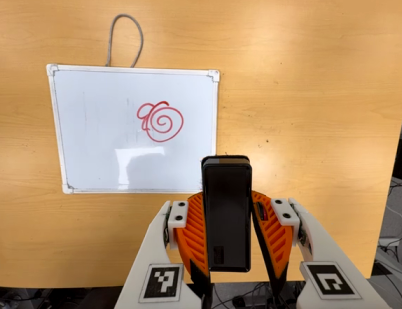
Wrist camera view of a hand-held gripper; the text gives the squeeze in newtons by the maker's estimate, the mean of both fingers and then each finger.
{"total": 6.7, "left": 5.4, "right": 8.1}